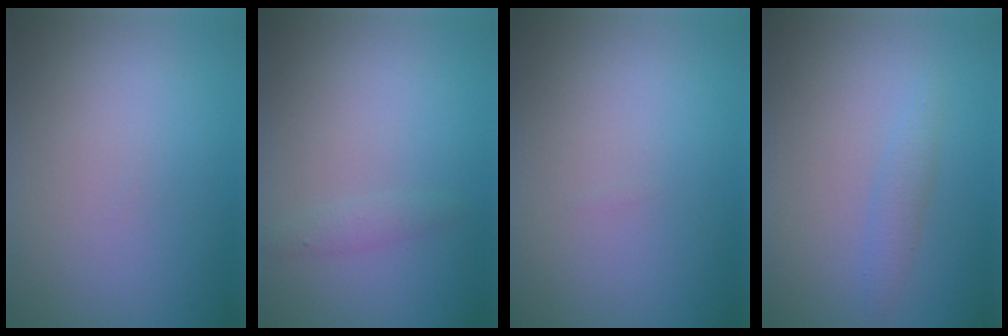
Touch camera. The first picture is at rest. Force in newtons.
{"total": 1.0, "press": 1.0, "slide": 0.1}
{"total": 0.0}
{"total": 1.4, "press": 1.4, "slide": 0.0}